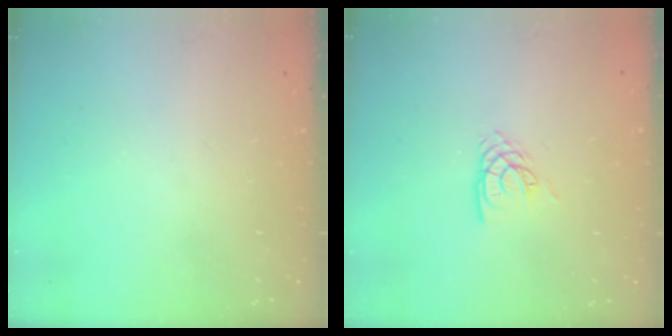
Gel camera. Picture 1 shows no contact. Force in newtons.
{"total": 6.0, "press": 5.9, "slide": 0.4}